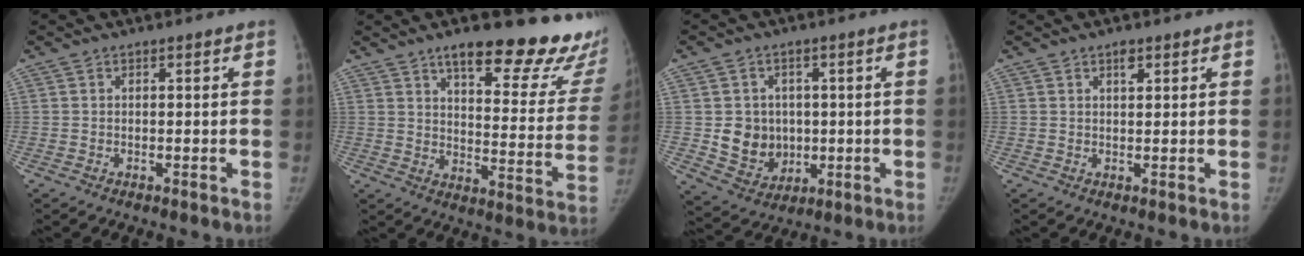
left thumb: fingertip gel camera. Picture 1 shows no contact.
{"total": 25.5, "force": [18.2, 7.7, 16.0], "torque": [-0.166, -0.094, 0.232]}
{"total": 9.0, "force": [0.2, 8.0, 4.0], "torque": [-0.023, -0.002, 0.021]}
{"total": 1.8, "force": [1.1, 0.9, 1.1], "torque": [-0.011, -0.005, 0.017]}